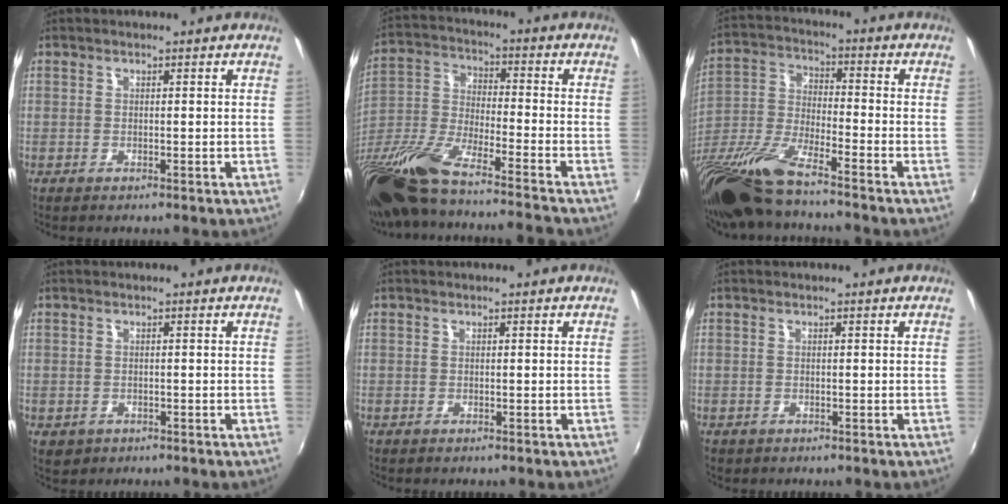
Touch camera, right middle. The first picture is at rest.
{"total": 21.6, "force": [-16.7, 1.6, 13.6], "torque": [-0.257, -0.061, -0.310]}
{"total": 15.5, "force": [-12.2, 1.6, 9.4], "torque": [-0.195, -0.041, -0.240]}
{"total": 2.6, "force": [-0.8, 2.2, 1.1], "torque": [-0.023, -0.006, -0.008]}
{"total": 0.0}
{"total": 0.6, "force": [-0.3, 0.6, 0.1], "torque": [-0.003, -0.003, -0.006]}